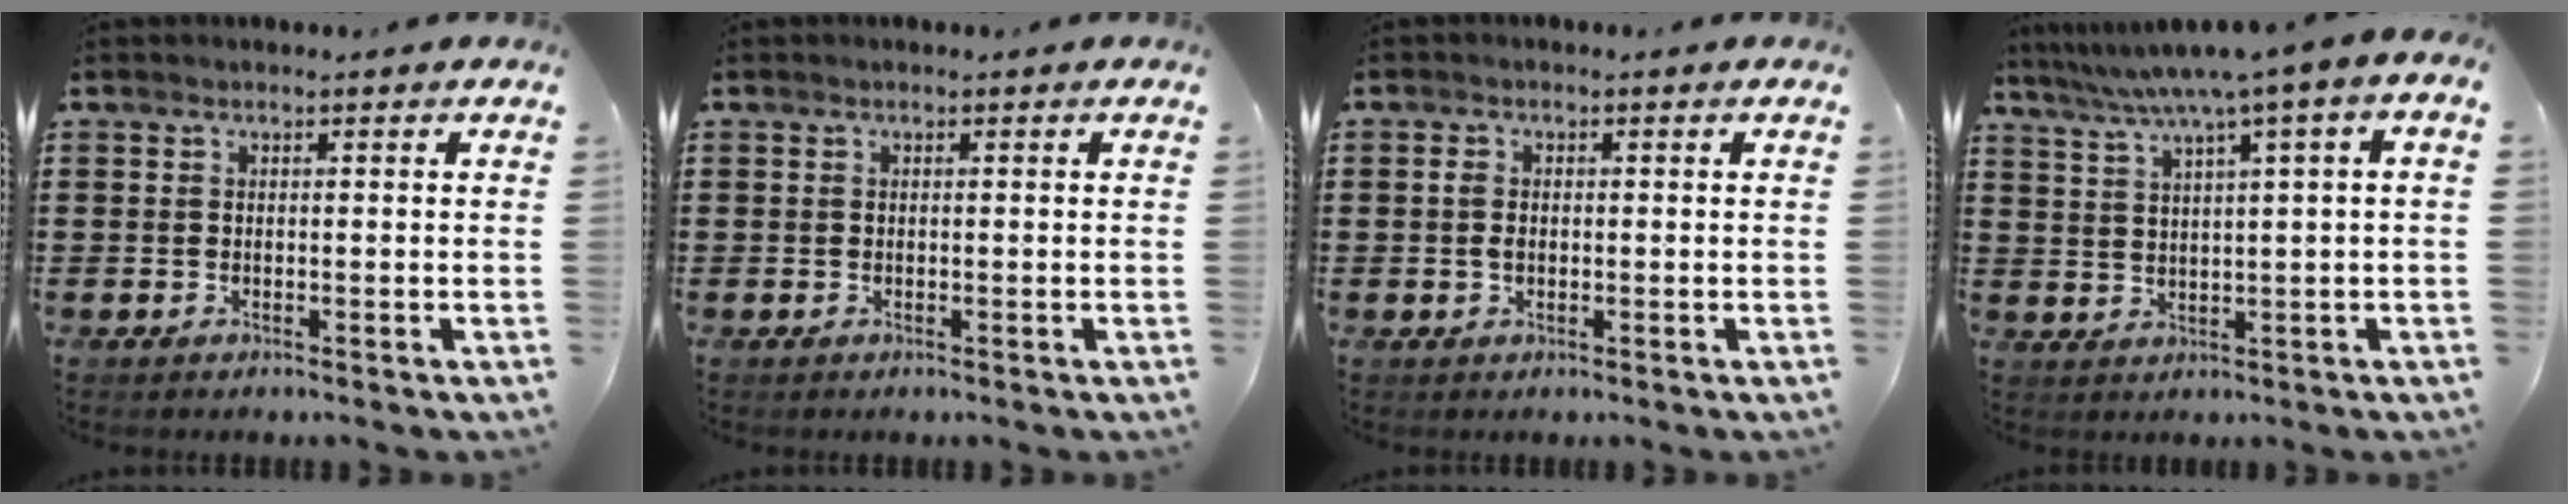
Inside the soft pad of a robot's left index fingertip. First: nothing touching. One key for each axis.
{"total": 0.0}
{"total": 1.8, "fx": -0.2, "fy": 1.2, "fz": 1.3, "tx": -0.035, "ty": 0.003, "tz": -0.007}
{"total": 5.0, "fx": 2.5, "fy": -0.1, "fz": 4.3, "tx": -0.093, "ty": -0.017, "tz": 0.035}